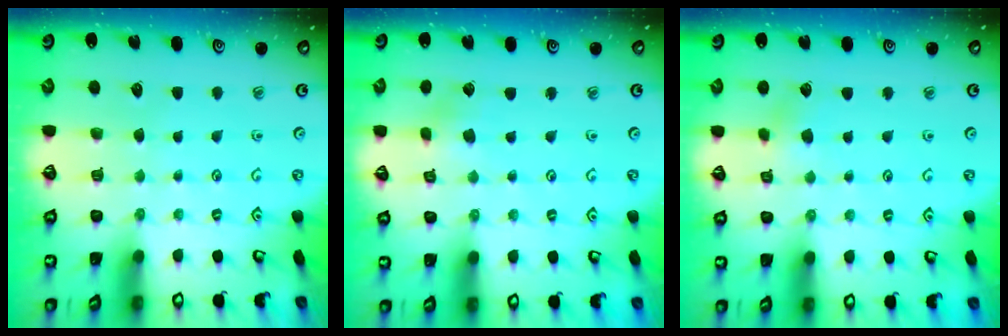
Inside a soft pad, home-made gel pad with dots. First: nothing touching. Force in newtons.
{"total": 2.5, "press": 2.5, "slide": 0.3}
{"total": 2.9, "press": 2.8, "slide": 0.2}